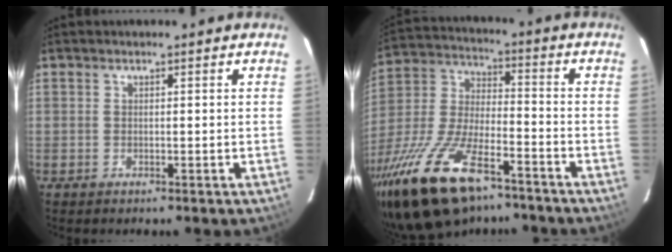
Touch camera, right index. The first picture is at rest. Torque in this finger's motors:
{"motor_torque": [2.14, 0.00, 0.74, 0.21]}